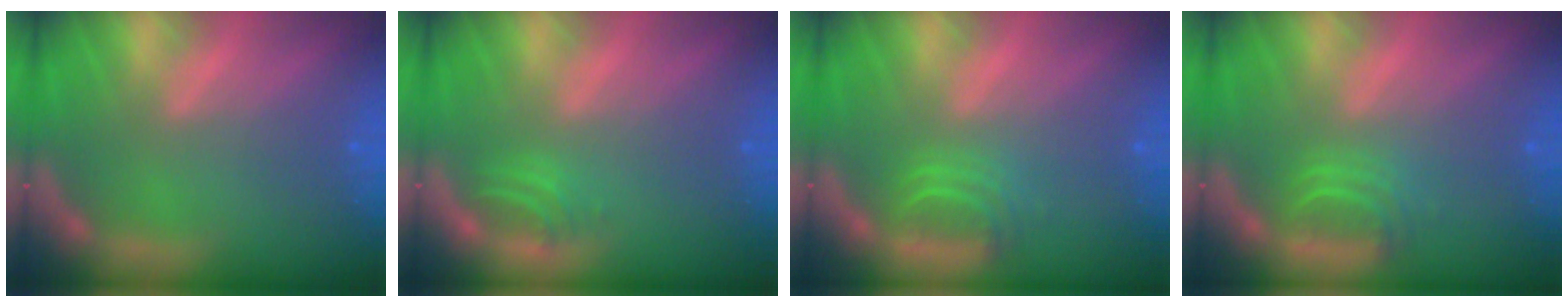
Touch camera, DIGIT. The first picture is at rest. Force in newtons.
{"total": 1.5}
{"total": 2.5}
{"total": 2.5}